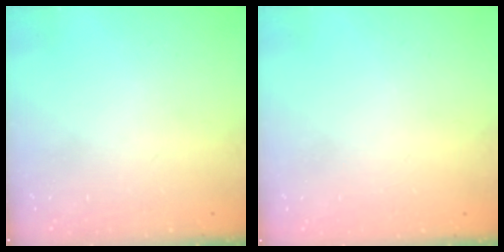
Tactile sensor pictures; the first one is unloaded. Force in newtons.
{"total": 2.0, "press": 2.0, "slide": 0.1}